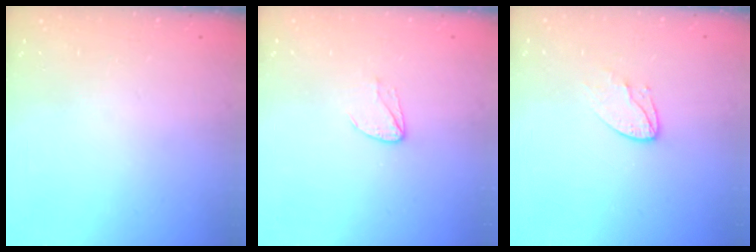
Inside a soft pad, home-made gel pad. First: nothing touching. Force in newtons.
{"total": 3.9, "press": 3.9, "slide": 0.4}
{"total": 6.0, "press": 6.0, "slide": 0.4}